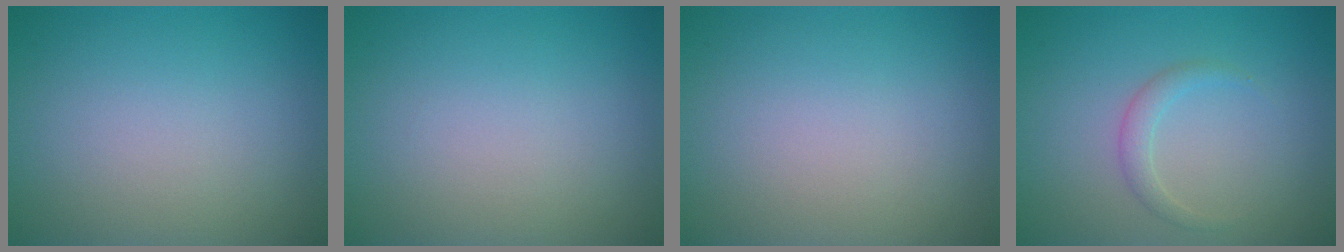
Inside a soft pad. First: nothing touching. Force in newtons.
{"total": 0.0}
{"total": 0.0}
{"total": 1.4, "press": 1.4, "slide": 0.1}